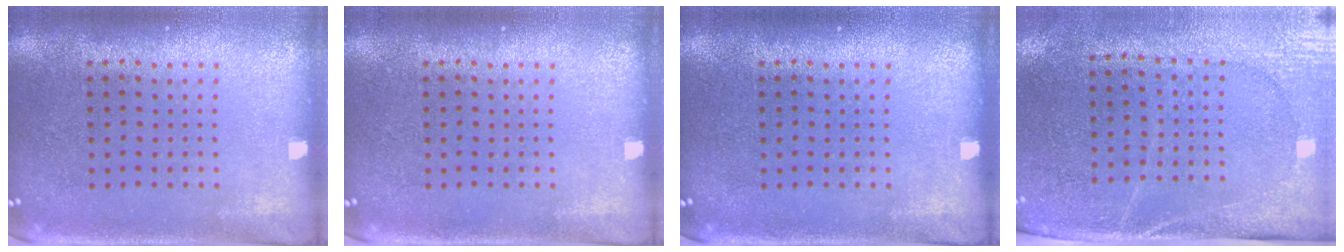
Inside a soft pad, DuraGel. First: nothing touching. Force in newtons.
{"total": 0.0}
{"total": 0.0}
{"total": 2.9, "press": 2.5, "slide": 1.4}